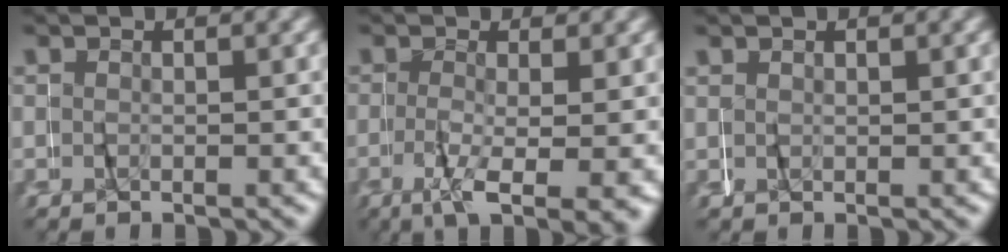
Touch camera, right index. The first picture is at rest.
{"total": 5.6, "force": [-2.4, 1.4, 4.9], "torque": [-0.084, -0.021, -0.024]}
{"total": 0.5, "force": [0.4, 0.2, -0.1], "torque": [0.001, -0.001, 0.010]}